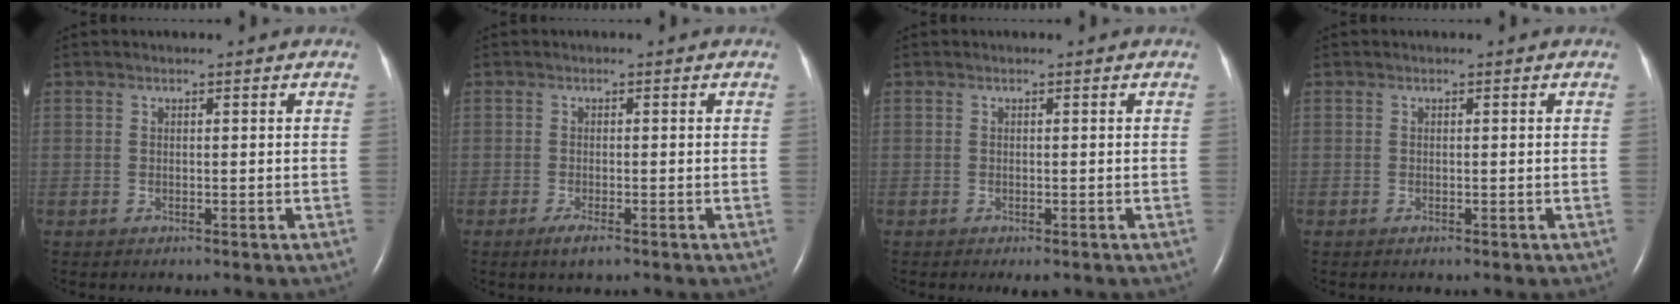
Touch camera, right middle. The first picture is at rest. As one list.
[{"total": 1.5, "force": [-1.0, 0.3, 1.2], "torque": [-0.030, -0.005, -0.016]}, {"total": 1.4, "force": [-0.9, 0.4, 0.9], "torque": [-0.012, -0.004, -0.008]}, {"total": 0.5, "force": [-0.3, 0.2, 0.4], "torque": [-0.010, -0.001, -0.002]}]